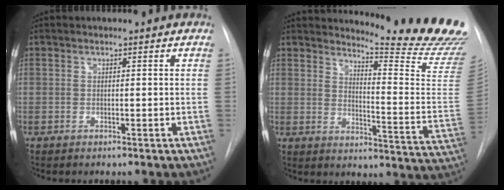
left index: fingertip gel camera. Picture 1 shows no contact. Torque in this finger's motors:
{"motor_torque": [0.98, -1.16, 0.15, 0.02]}